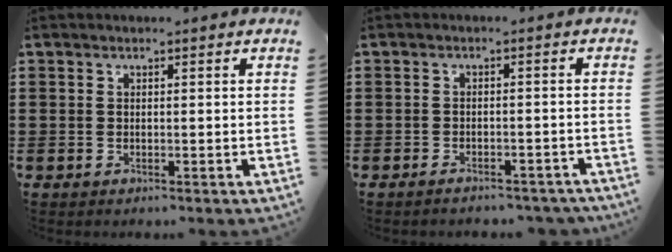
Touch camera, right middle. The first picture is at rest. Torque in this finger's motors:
{"motor_torque": [0.05, 0.00, 0.10, -0.01]}